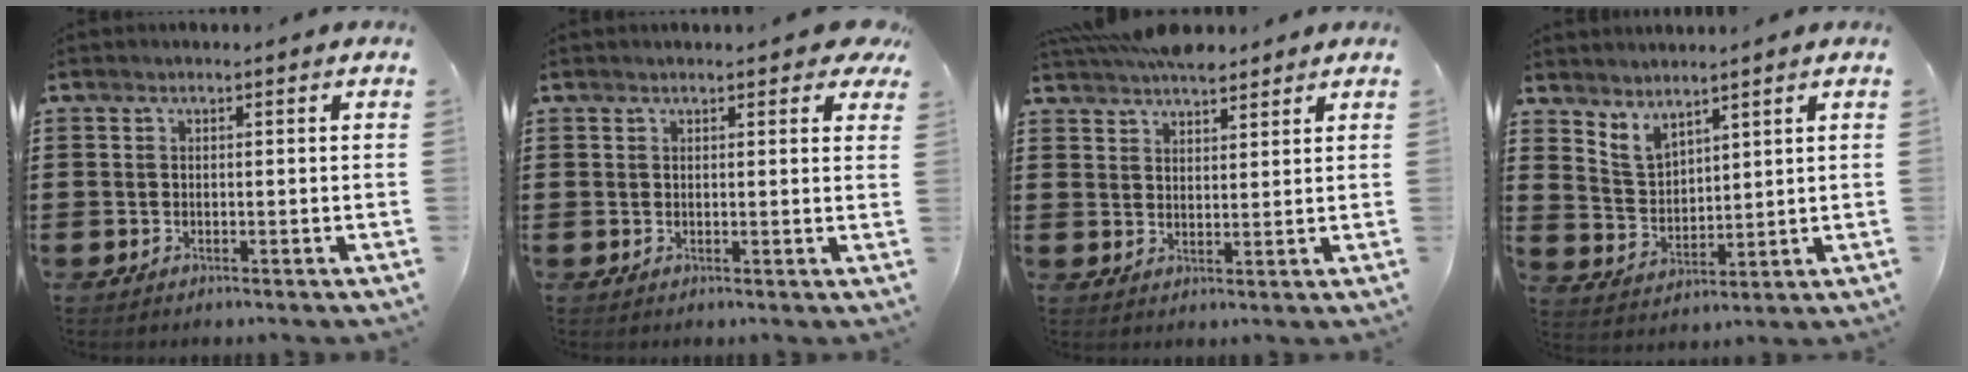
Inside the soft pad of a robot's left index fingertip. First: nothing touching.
{"total": 2.2, "force": [1.8, 0.5, 1.2], "torque": [-0.021, 0.002, 0.032]}
{"total": 5.5, "force": [5.1, 1.4, 1.6], "torque": [-0.043, -0.007, 0.099]}
{"total": 3.9, "force": [3.5, 1.5, 0.8], "torque": [-0.030, -0.006, 0.068]}